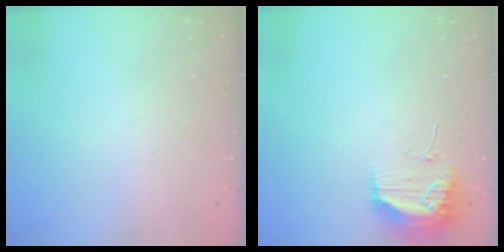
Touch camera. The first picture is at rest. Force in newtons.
{"total": 17.0, "press": 13.3, "slide": 10.6}